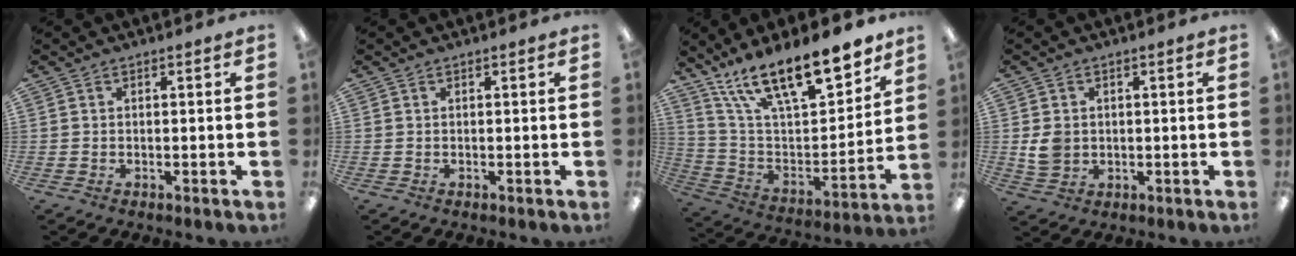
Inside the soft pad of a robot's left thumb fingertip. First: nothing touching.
{"total": 0.0}
{"total": 20.5, "force": [16.0, 6.5, 11.1], "torque": [-0.192, -0.104, 0.278]}
{"total": 5.0, "force": [0.3, 4.3, 2.6], "torque": [-0.040, 0.001, 0.006]}